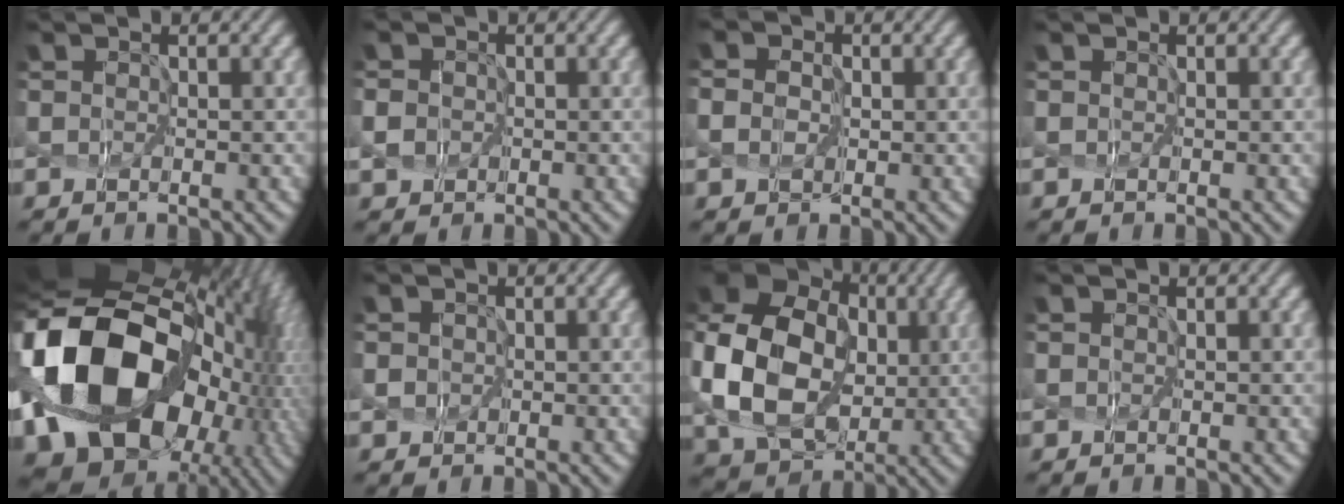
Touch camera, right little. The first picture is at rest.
{"total": 4.3, "force": [-1.2, 3.9, 1.4], "torque": [-0.045, 0.002, -0.037]}
{"total": 2.3, "force": [-0.1, 1.9, 1.2], "torque": [-0.021, 0.008, -0.005]}
{"total": 0.0}
{"total": 21.5, "force": [-2.6, 15.2, 15.0], "torque": [-0.332, -0.025, -0.023]}
{"total": 2.6, "force": [0.1, 2.5, 0.8], "torque": [-0.003, 0.026, -0.024]}
{"total": 12.4, "force": [0.5, 9.4, 8.0], "torque": [-0.197, -0.002, 0.020]}
{"total": 0.0}